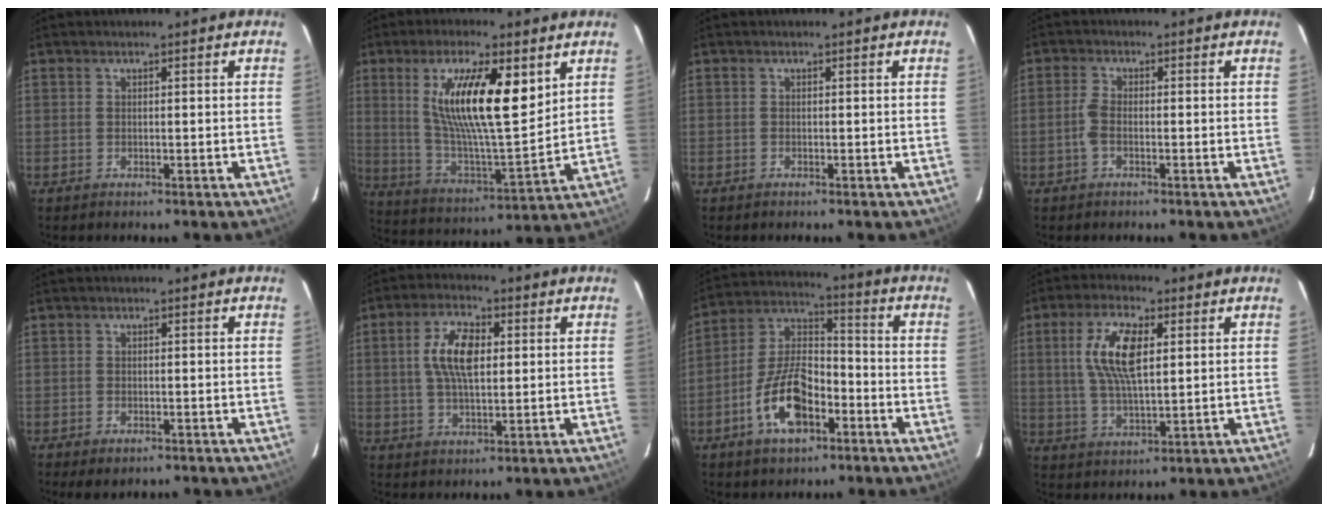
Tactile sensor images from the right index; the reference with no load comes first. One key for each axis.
{"total": 18.2, "fx": 7.1, "fy": 4.6, "fz": 16.1, "tx": -0.288, "ty": -0.002, "tz": 0.133}
{"total": 0.0}
{"total": 2.4, "fx": -0.9, "fy": 1.0, "fz": 1.9, "tx": -0.051, "ty": 0.005, "tz": -0.020}
{"total": 3.2, "fx": -2.2, "fy": 1.5, "fz": 1.7, "tx": -0.040, "ty": -0.010, "tz": -0.034}
{"total": 8.8, "fx": 1.6, "fy": 3.9, "fz": 7.7, "tx": -0.146, "ty": 0.013, "tz": 0.030}
{"total": 13.7, "fx": -6.3, "fy": 6.9, "fz": 10.0, "tx": -0.199, "ty": 0.018, "tz": -0.110}
{"total": 10.4, "fx": 2.7, "fy": 3.8, "fz": 9.4, "tx": -0.186, "ty": 0.010, "tz": 0.054}